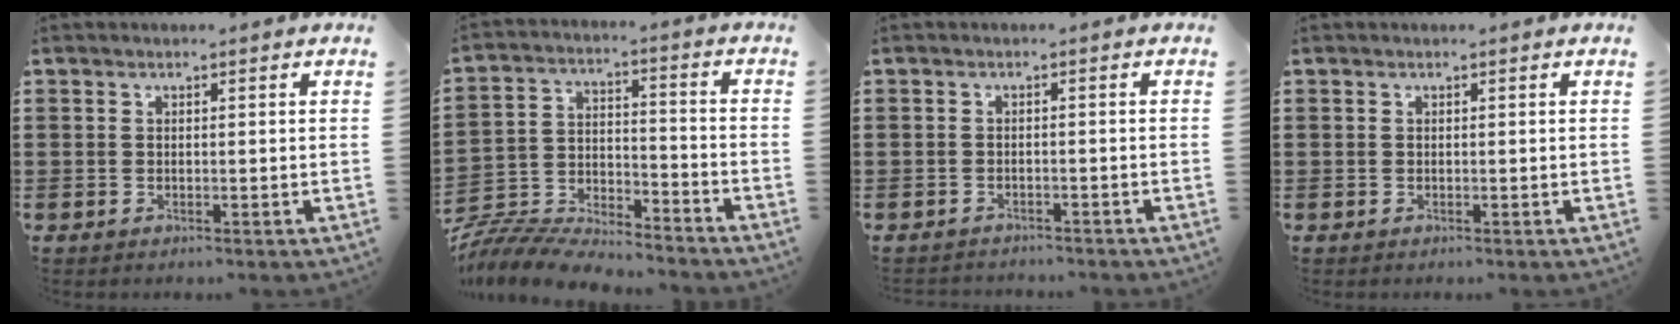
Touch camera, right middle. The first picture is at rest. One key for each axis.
{"total": 8.8, "fx": -8.6, "fy": 1.1, "fz": 1.3, "tx": -0.037, "ty": 0.008, "tz": -0.178}
{"total": 1.4, "fx": -1.4, "fy": 0.3, "fz": -0.2, "tx": -0.002, "ty": 0.003, "tz": -0.032}
{"total": 0.0}